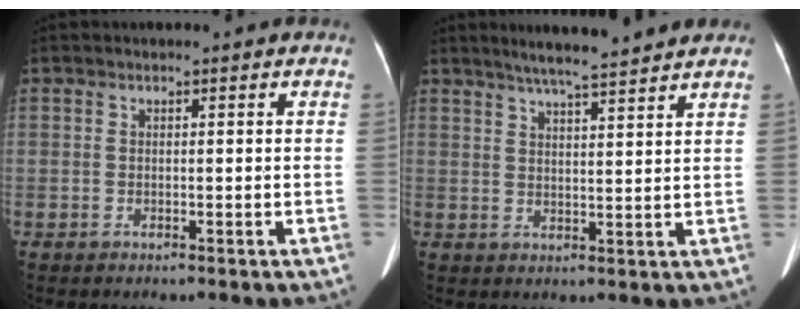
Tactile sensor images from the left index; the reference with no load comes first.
{"total": 8.2, "force": [7.2, -0.2, 4.0], "torque": [-0.068, 0.013, 0.106]}